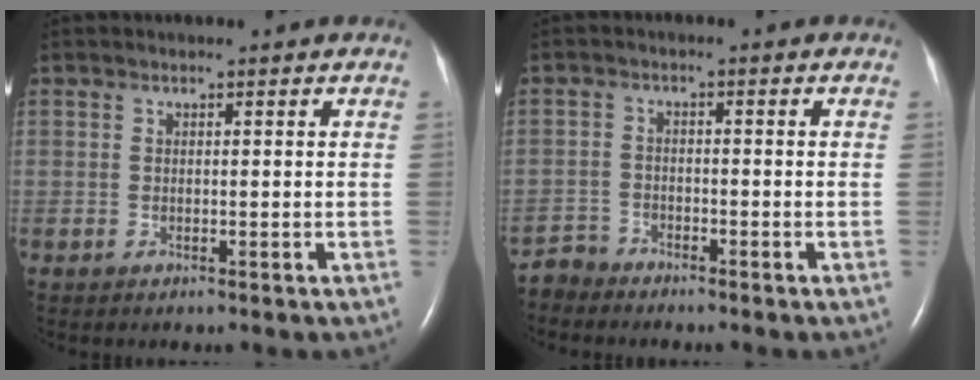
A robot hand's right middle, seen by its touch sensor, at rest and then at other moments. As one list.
[{"total": 3.0, "force": [-2.8, 0.4, -1.0], "torque": [0.022, -0.009, -0.056]}]